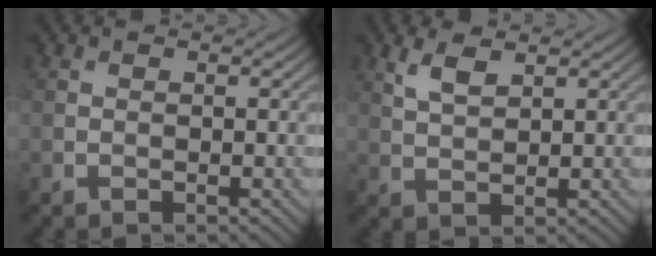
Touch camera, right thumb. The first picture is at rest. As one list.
[{"total": 3.1, "force": [1.9, 1.1, 2.1], "torque": [-0.055, 0.001, 0.043]}]